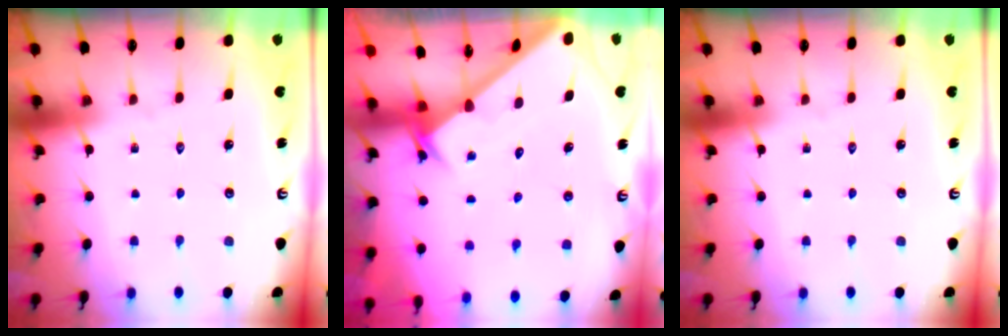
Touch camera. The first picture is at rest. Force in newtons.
{"total": 2.4, "press": 2.4, "slide": 0.2}
{"total": 0.0}